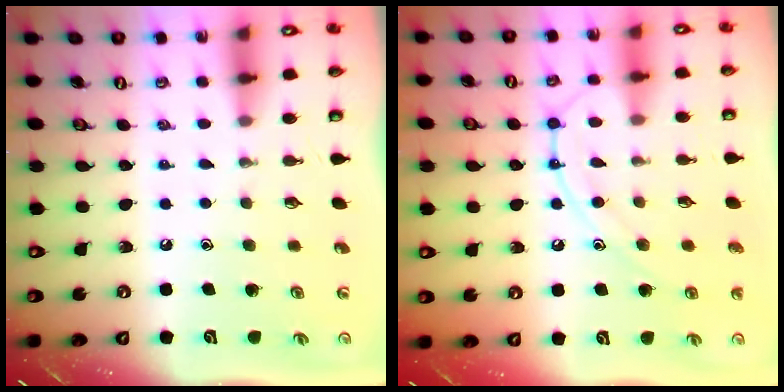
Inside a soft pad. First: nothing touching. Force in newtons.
{"total": 11.5, "press": 11.5, "slide": 0.5}